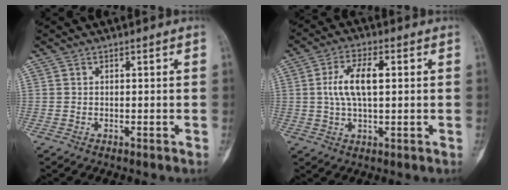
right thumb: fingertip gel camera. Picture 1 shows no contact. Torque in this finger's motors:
{"motor_torque": [0.01, 0.01, 0.79, 0.21, 0.09]}